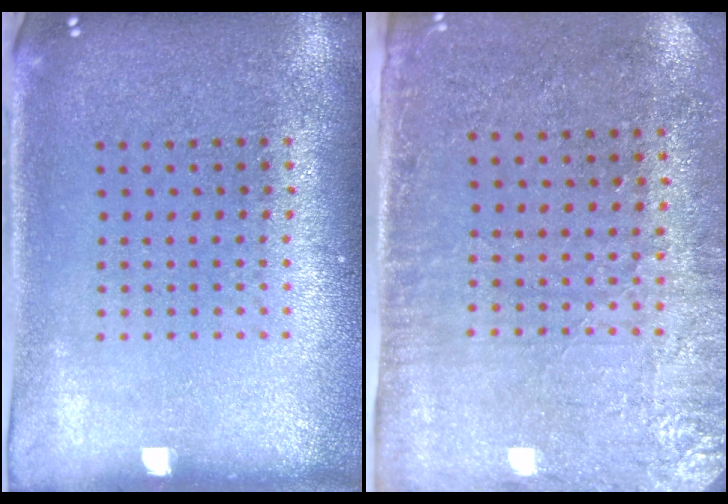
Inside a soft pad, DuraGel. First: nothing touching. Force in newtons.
{"total": 2.8, "press": 2.4, "slide": 1.4}